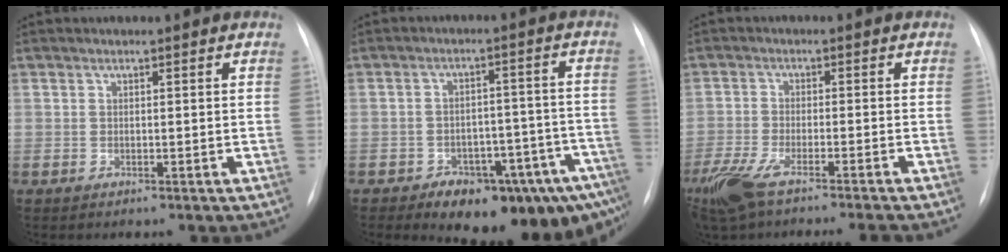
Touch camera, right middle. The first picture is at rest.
{"total": 16.2, "force": [-11.1, 6.0, 10.2], "torque": [-0.069, 0.047, -0.143]}
{"total": 11.5, "force": [-9.2, 0.6, 6.9], "torque": [-0.126, -0.022, -0.154]}